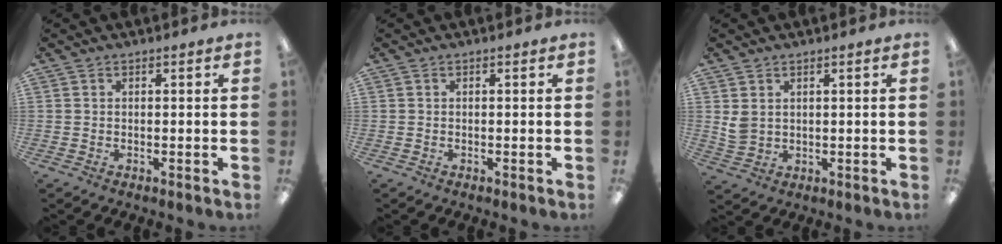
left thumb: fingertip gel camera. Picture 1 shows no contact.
{"total": 0.0}
{"total": 3.7, "force": [1.8, 2.6, 1.9], "torque": [-0.040, -0.001, 0.036]}